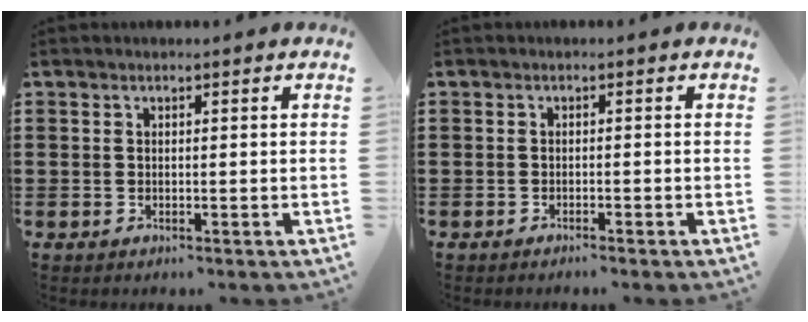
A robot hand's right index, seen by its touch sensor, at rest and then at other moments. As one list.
[{"total": 0.8, "force": [-0.8, -0.1, 0.2], "torque": [-0.005, 0.000, -0.016]}]